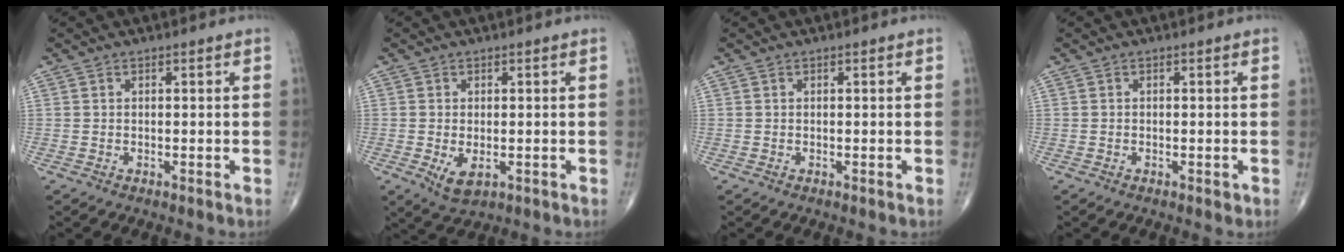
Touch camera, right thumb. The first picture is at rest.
{"total": 3.9, "force": [-0.9, 2.1, 3.2], "torque": [-0.055, -0.010, -0.006]}
{"total": 0.0}
{"total": 0.6, "force": [-0.2, 0.4, 0.5], "torque": [-0.007, -0.001, -0.004]}